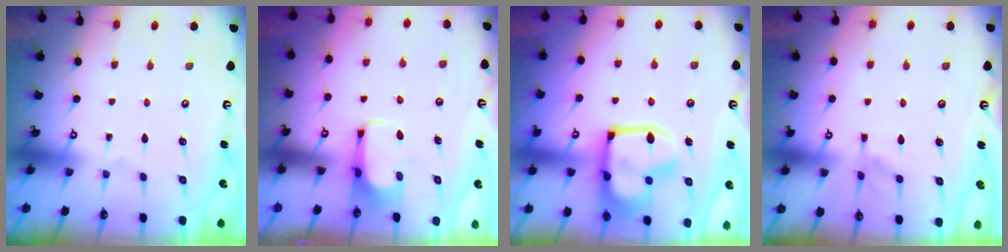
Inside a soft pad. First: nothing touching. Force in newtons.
{"total": 2.2, "press": 2.1, "slide": 0.4}
{"total": 18.7, "press": 18.6, "slide": 1.7}
{"total": 3.5, "press": 3.5, "slide": 0.4}